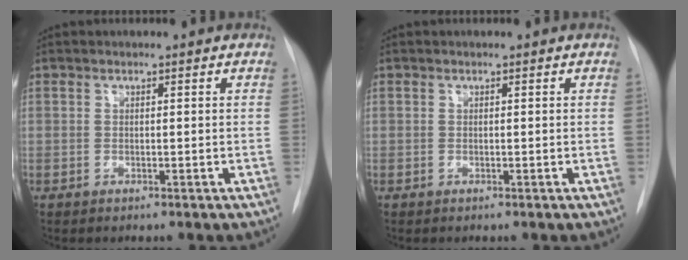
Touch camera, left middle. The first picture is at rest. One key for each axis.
{"total": 0.0}